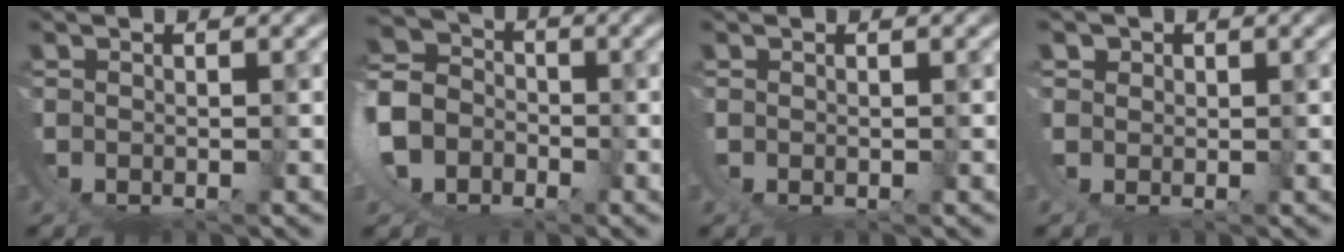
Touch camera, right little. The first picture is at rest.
{"total": 9.3, "force": [-0.3, 8.5, 3.9], "torque": [-0.114, -0.020, -0.015]}
{"total": 0.7, "force": [0.4, 0.1, 0.6], "torque": [-0.018, -0.005, 0.009]}
{"total": 1.5, "force": [1.1, 0.8, 0.7], "torque": [-0.024, -0.003, 0.024]}